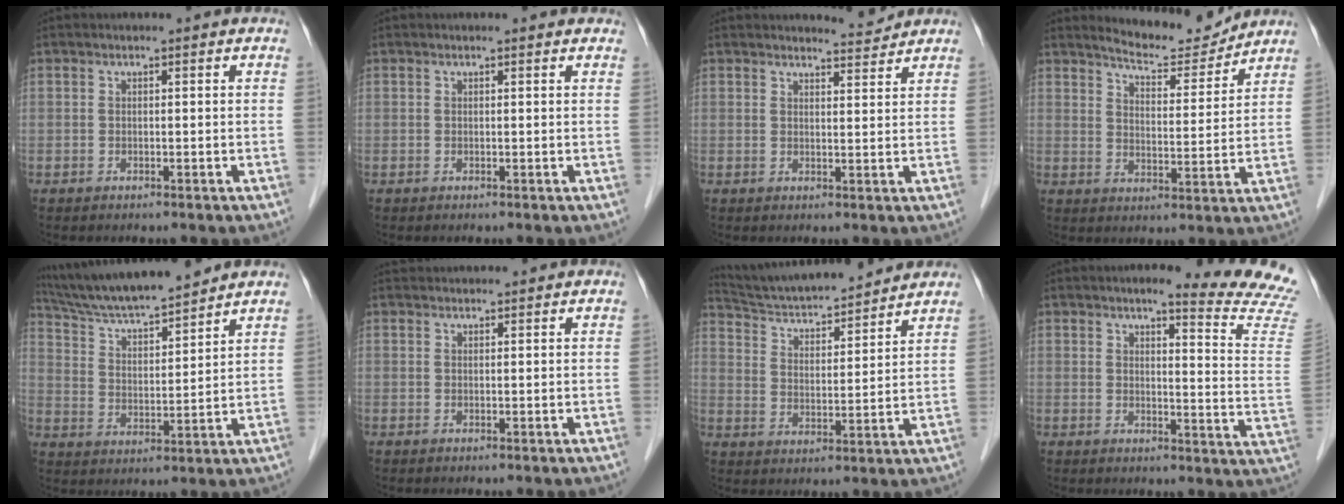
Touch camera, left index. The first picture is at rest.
{"total": 1.1, "force": [1.1, 0.3, 0.2], "torque": [-0.014, 0.002, 0.007]}
{"total": 2.6, "force": [2.6, -0.2, -0.5], "torque": [-0.004, -0.016, 0.038]}
{"total": 8.3, "force": [8.1, 1.0, 1.2], "torque": [-0.027, -0.012, 0.123]}
{"total": 14.6, "force": [13.3, 0.9, 5.9], "torque": [-0.109, 0.012, 0.231]}
{"total": 3.5, "force": [3.5, 0.4, 0.5], "torque": [-0.007, 0.033, 0.052]}
{"total": 16.0, "force": [14.9, 1.6, 5.4], "torque": [-0.096, 0.011, 0.238]}
{"total": 13.4, "force": [12.7, -0.9, 4.3], "torque": [-0.048, -0.099, 0.122]}